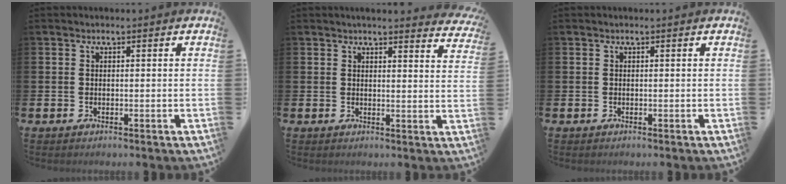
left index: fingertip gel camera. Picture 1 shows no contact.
{"total": 3.3, "force": [3.2, -0.2, 0.1], "torque": [0.003, -0.022, 0.056]}
{"total": 0.0}